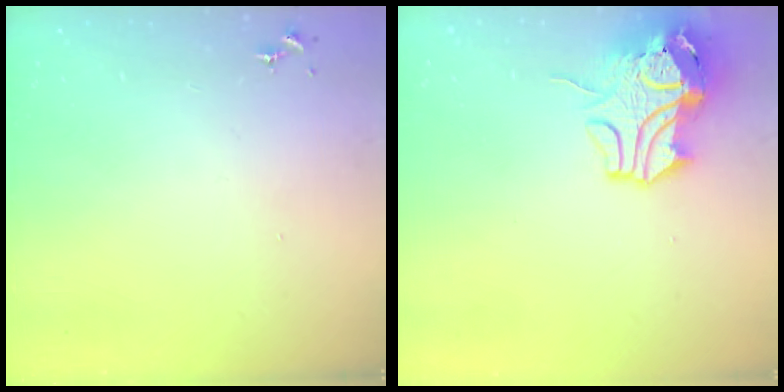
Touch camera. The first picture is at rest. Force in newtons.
{"total": 12.8, "press": 12.7, "slide": 1.8}